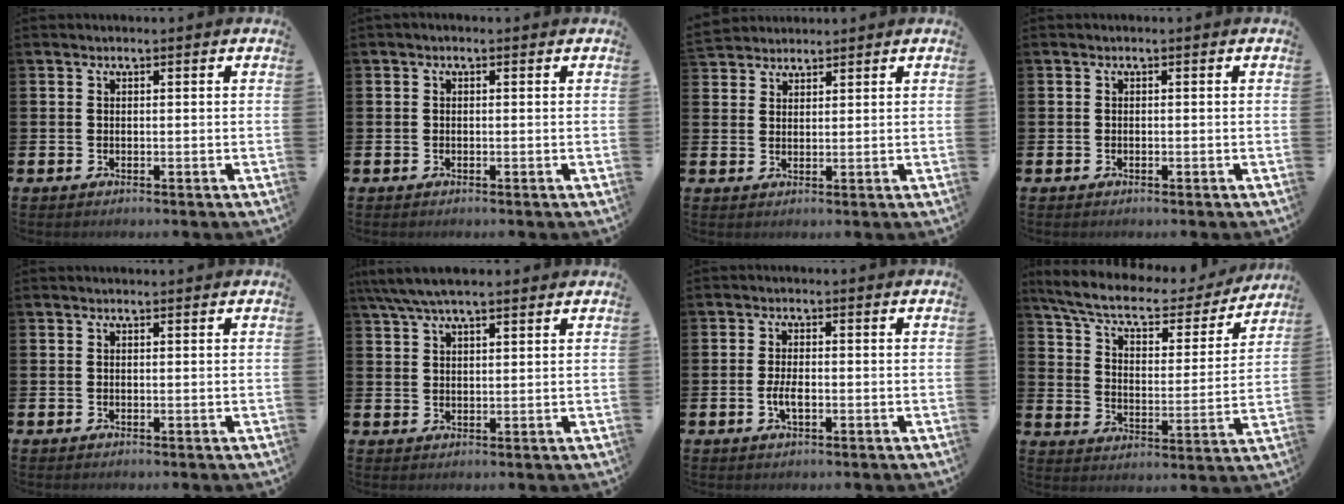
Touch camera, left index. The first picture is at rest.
{"total": 0.0}
{"total": 2.9, "force": [2.8, 0.6, -0.5], "torque": [0.001, -0.008, 0.054]}
{"total": 0.0}
{"total": 0.0}
{"total": 5.5, "force": [4.6, 1.3, 2.7], "torque": [-0.071, -0.002, 0.086]}
{"total": 2.6, "force": [-0.6, 1.0, 2.3], "torque": [-0.041, 0.000, -0.012]}
{"total": 8.1, "force": [7.1, 2.2, 3.3], "torque": [-0.095, -0.048, 0.118]}